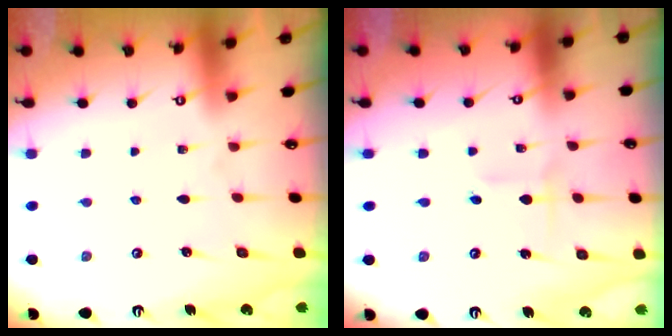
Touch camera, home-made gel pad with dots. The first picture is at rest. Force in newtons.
{"total": 1.9, "press": 1.9, "slide": 0.2}